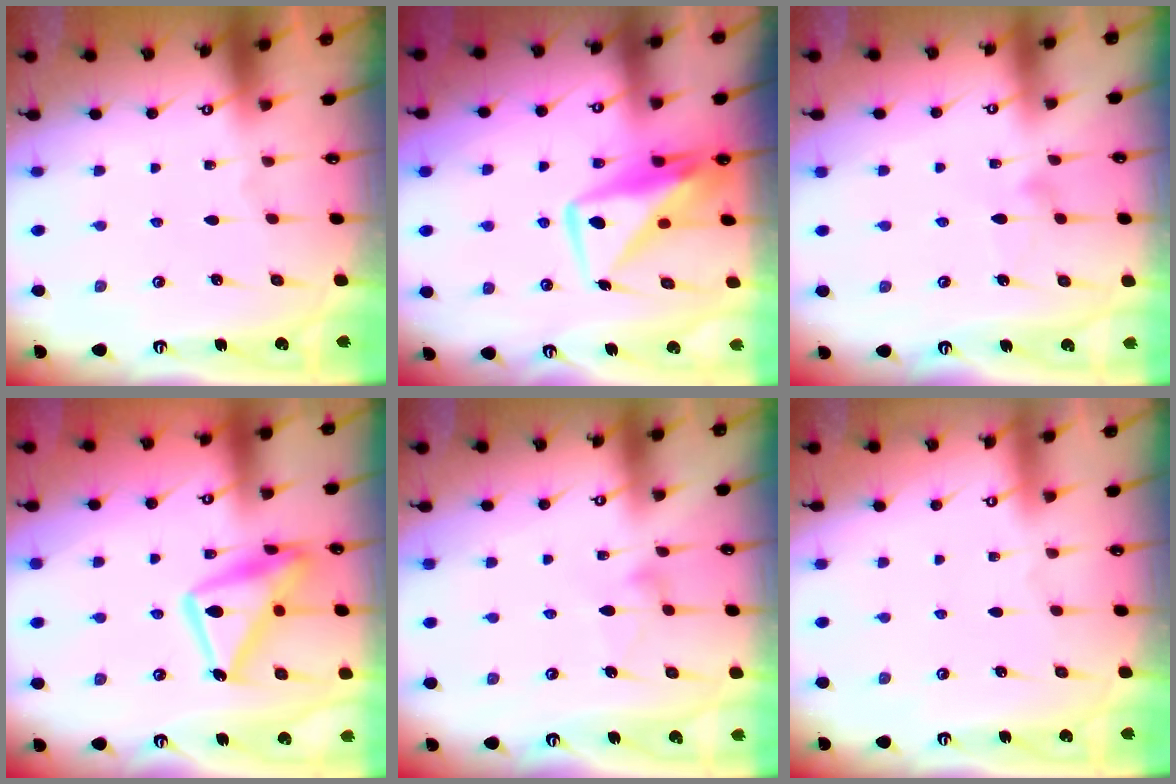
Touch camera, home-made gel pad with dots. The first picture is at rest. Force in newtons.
{"total": 10.7, "press": 10.7, "slide": 0.9}
{"total": 7.1, "press": 7.1, "slide": 0.3}
{"total": 17.9, "press": 17.9, "slide": 1.1}
{"total": 6.4, "press": 6.4, "slide": 0.4}
{"total": 3.9, "press": 3.9, "slide": 0.1}